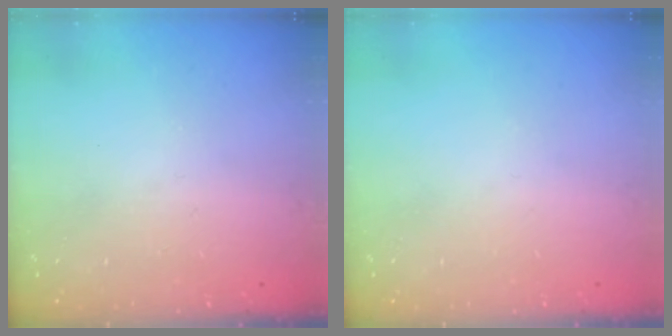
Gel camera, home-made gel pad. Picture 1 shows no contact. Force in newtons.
{"total": 0.0}